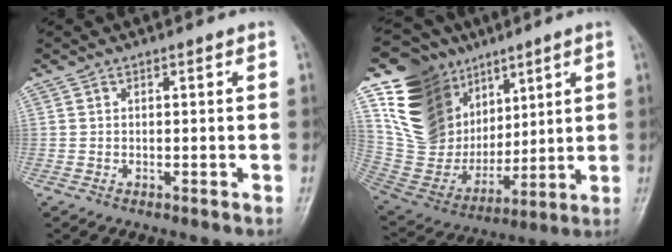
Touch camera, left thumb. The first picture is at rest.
{"total": 21.7, "force": [9.6, 16.8, 9.8], "torque": [-0.144, -0.017, 0.203]}